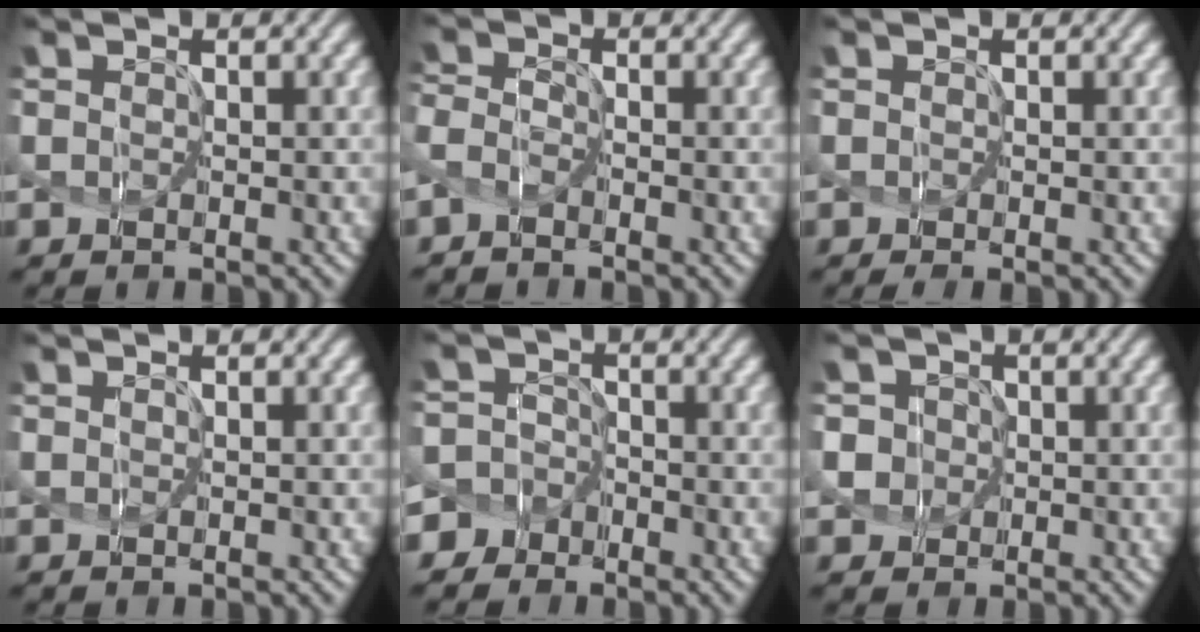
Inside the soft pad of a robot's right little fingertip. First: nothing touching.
{"total": 1.8, "force": [-1.6, 0.7, 0.7], "torque": [-0.031, 0.004, -0.040]}
{"total": 0.7, "force": [-0.5, 0.2, 0.5], "torque": [-0.014, -0.005, -0.006]}
{"total": 0.0}
{"total": 4.6, "force": [-3.1, 3.4, 0.2], "torque": [0.006, 0.004, -0.072]}
{"total": 5.6, "force": [-0.6, 5.5, 1.2], "torque": [-0.030, 0.019, -0.043]}